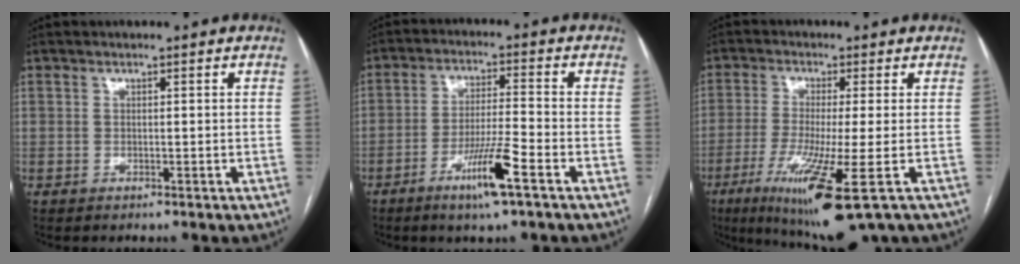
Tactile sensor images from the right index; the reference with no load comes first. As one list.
[{"total": 8.5, "force": [-4.6, -0.2, 7.2], "torque": [-0.135, -0.011, -0.082]}, {"total": 13.1, "force": [-5.8, 0.3, 11.8], "torque": [-0.226, -0.050, -0.098]}]